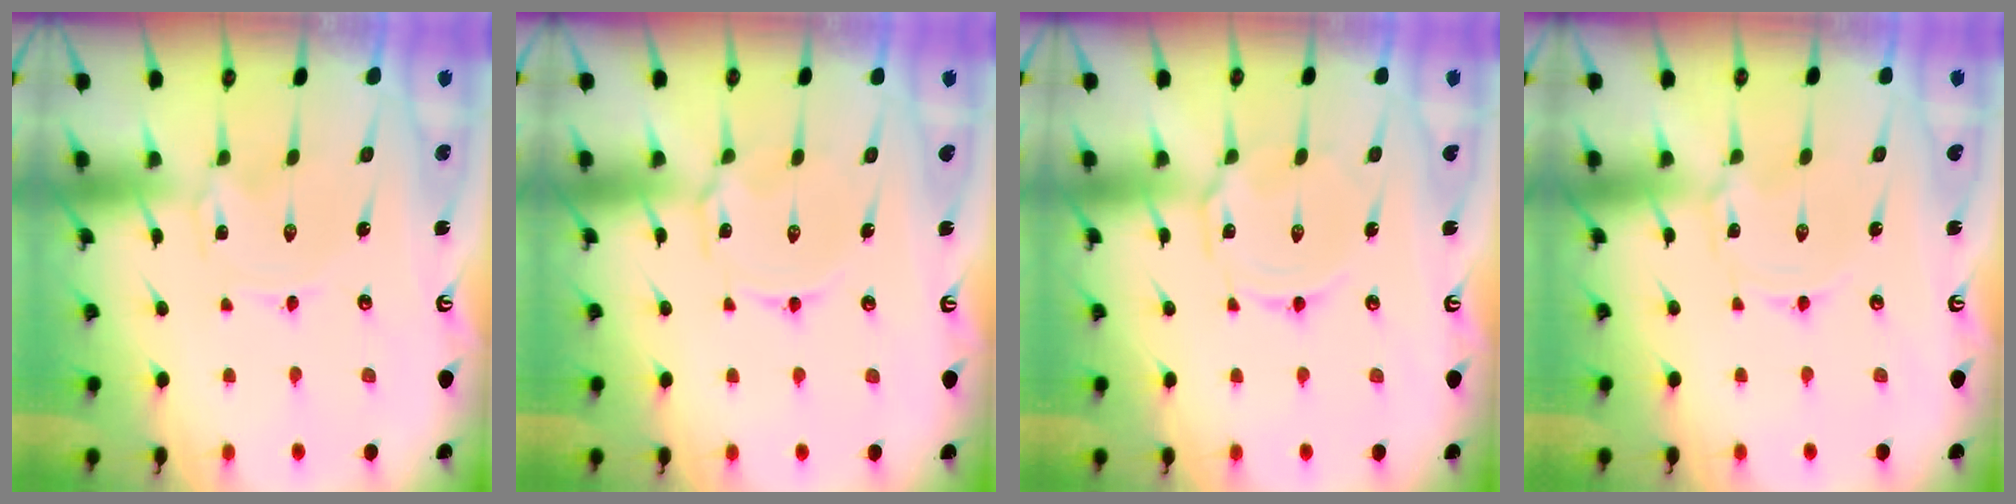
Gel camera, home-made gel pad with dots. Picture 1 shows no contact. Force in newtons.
{"total": 3.9, "press": 3.9, "slide": 0.4}
{"total": 5.5, "press": 5.5, "slide": 0.4}
{"total": 0.9, "press": 0.9, "slide": 0.2}